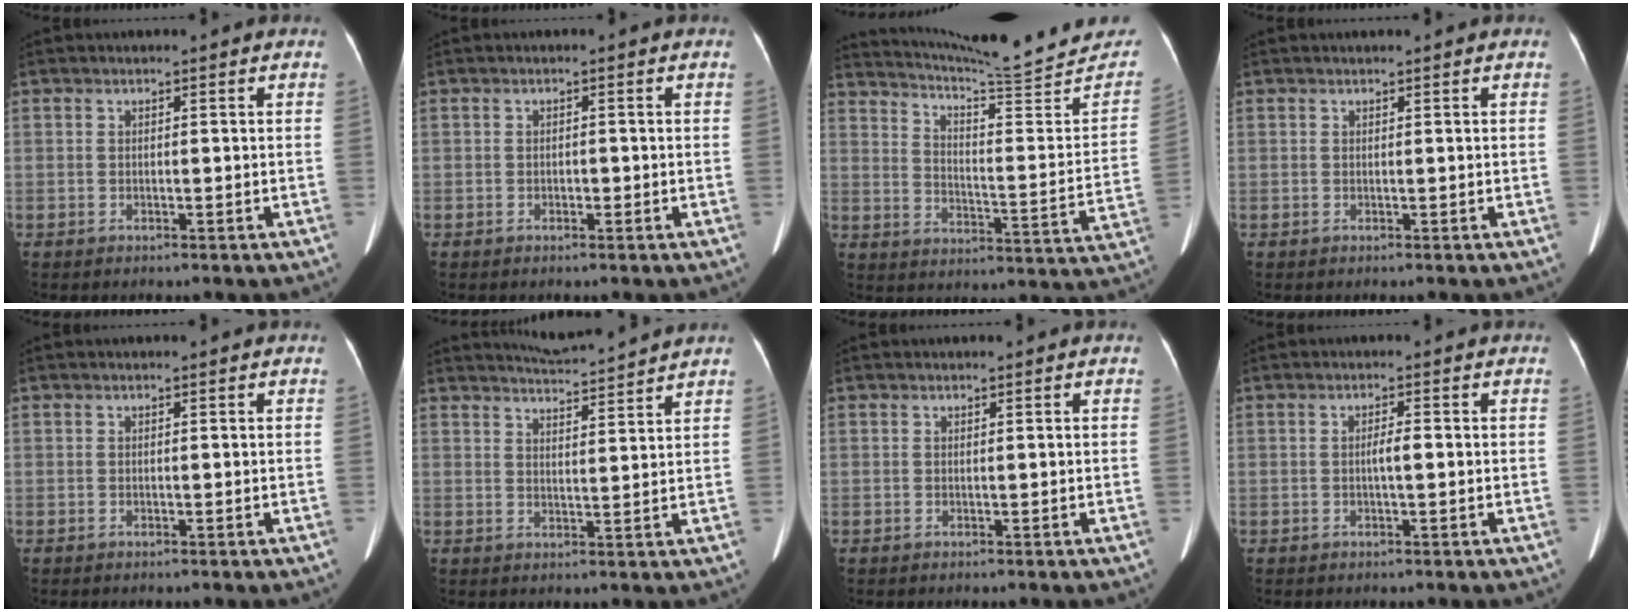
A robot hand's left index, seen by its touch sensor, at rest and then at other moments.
{"total": 0.9, "force": [-0.5, 0.5, 0.5], "torque": [-0.007, -0.001, -0.010]}
{"total": 21.7, "force": [20.5, 0.5, 7.1], "torque": [-0.109, -0.080, 0.270]}
{"total": 0.0}
{"total": 0.0}
{"total": 6.8, "force": [6.7, -0.9, 1.2], "torque": [-0.031, 0.005, 0.099]}
{"total": 0.0}
{"total": 1.6, "force": [-0.3, 0.2, 1.5], "torque": [-0.028, 0.000, -0.007]}